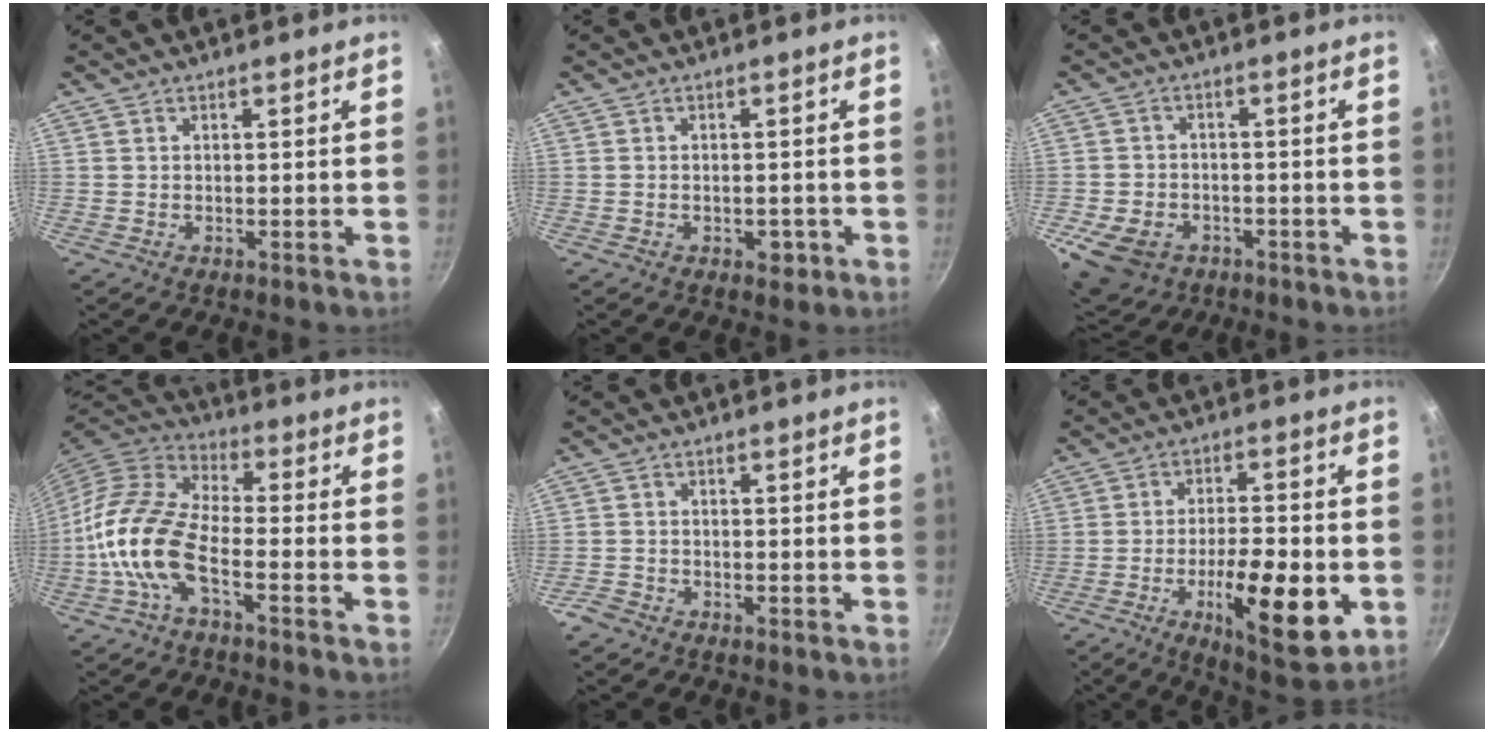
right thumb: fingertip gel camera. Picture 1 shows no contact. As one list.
[{"total": 2.7, "force": [-1.1, 1.8, 1.7], "torque": [-0.013, 0.007, -0.010]}, {"total": 10.3, "force": [-4.2, 7.7, 5.4], "torque": [-0.094, 0.020, -0.063]}, {"total": 14.1, "force": [-4.7, 6.4, 11.7], "torque": [-0.228, 0.039, -0.109]}, {"total": 2.4, "force": [-1.9, 1.4, 0.6], "torque": [-0.016, 0.017, -0.038]}, {"total": 16.7, "force": [-4.9, 5.6, 14.9], "torque": [-0.218, 0.009, -0.073]}]